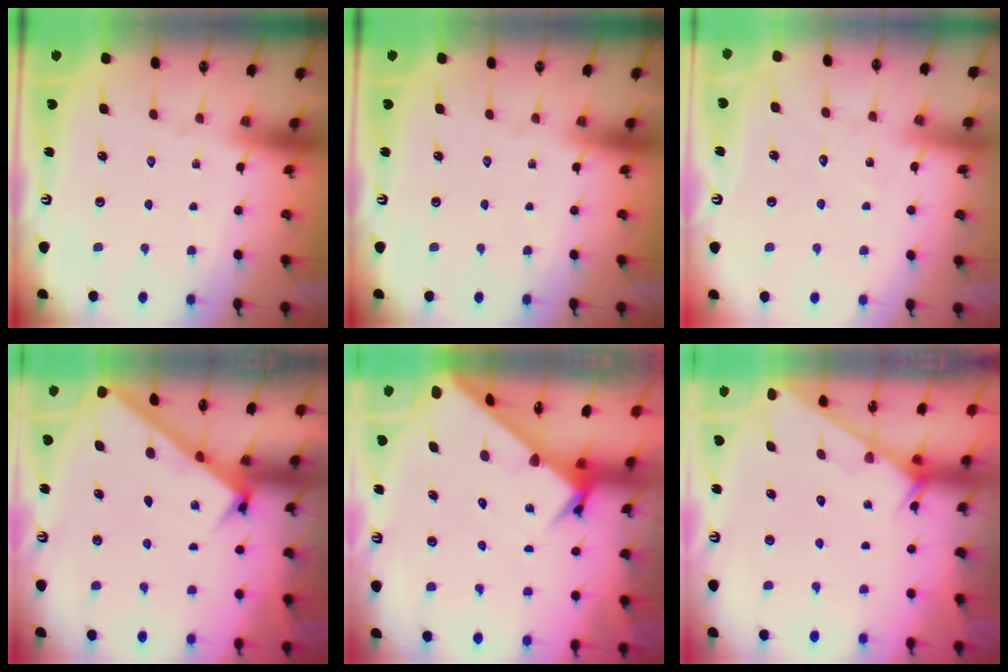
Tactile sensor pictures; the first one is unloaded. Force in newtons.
{"total": 0.0}
{"total": 5.9, "press": 5.9, "slide": 0.4}
{"total": 2.9, "press": 2.9, "slide": 0.2}
{"total": 3.6, "press": 3.6, "slide": 0.3}
{"total": 2.4, "press": 2.4, "slide": 0.1}